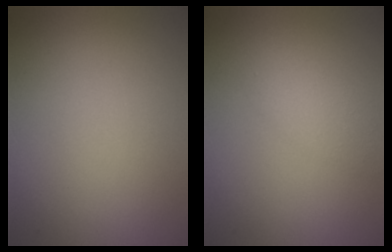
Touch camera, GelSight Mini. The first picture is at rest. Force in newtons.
{"total": 2.2, "press": 2.2, "slide": 0.2}